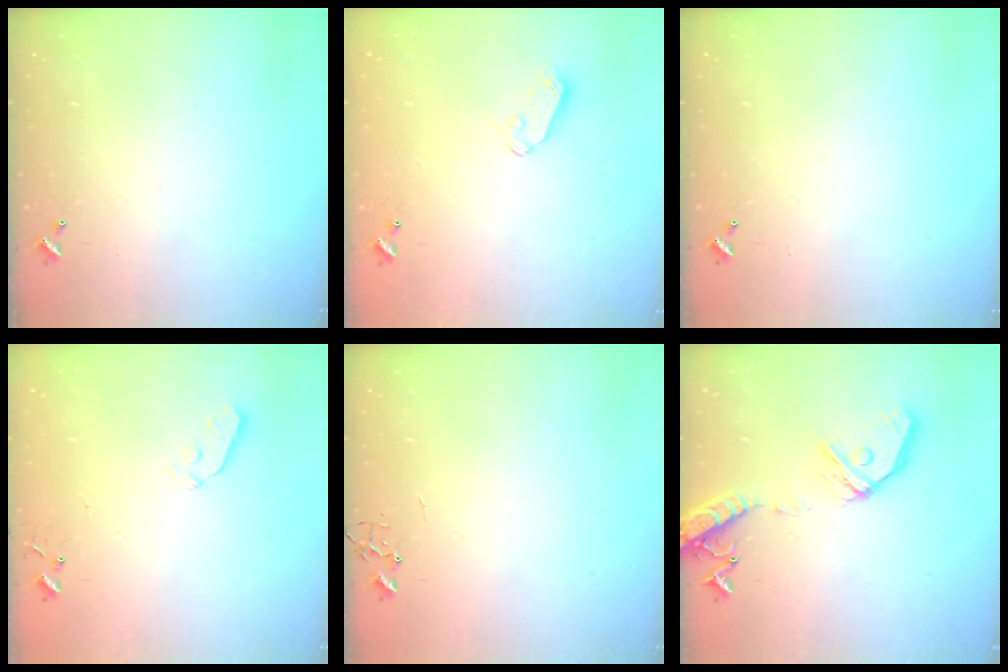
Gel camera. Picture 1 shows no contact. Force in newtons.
{"total": 5.4, "press": 5.4, "slide": 0.5}
{"total": 0.0}
{"total": 3.3, "press": 3.2, "slide": 0.7}
{"total": 0.0}
{"total": 16.3, "press": 16.0, "slide": 3.2}